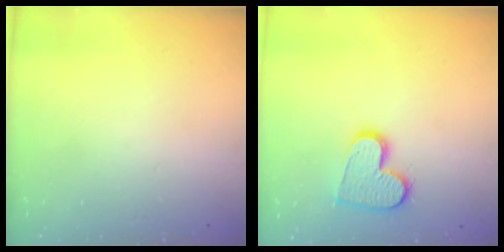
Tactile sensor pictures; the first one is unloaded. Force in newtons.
{"total": 12.8, "press": 12.7, "slide": 1.0}